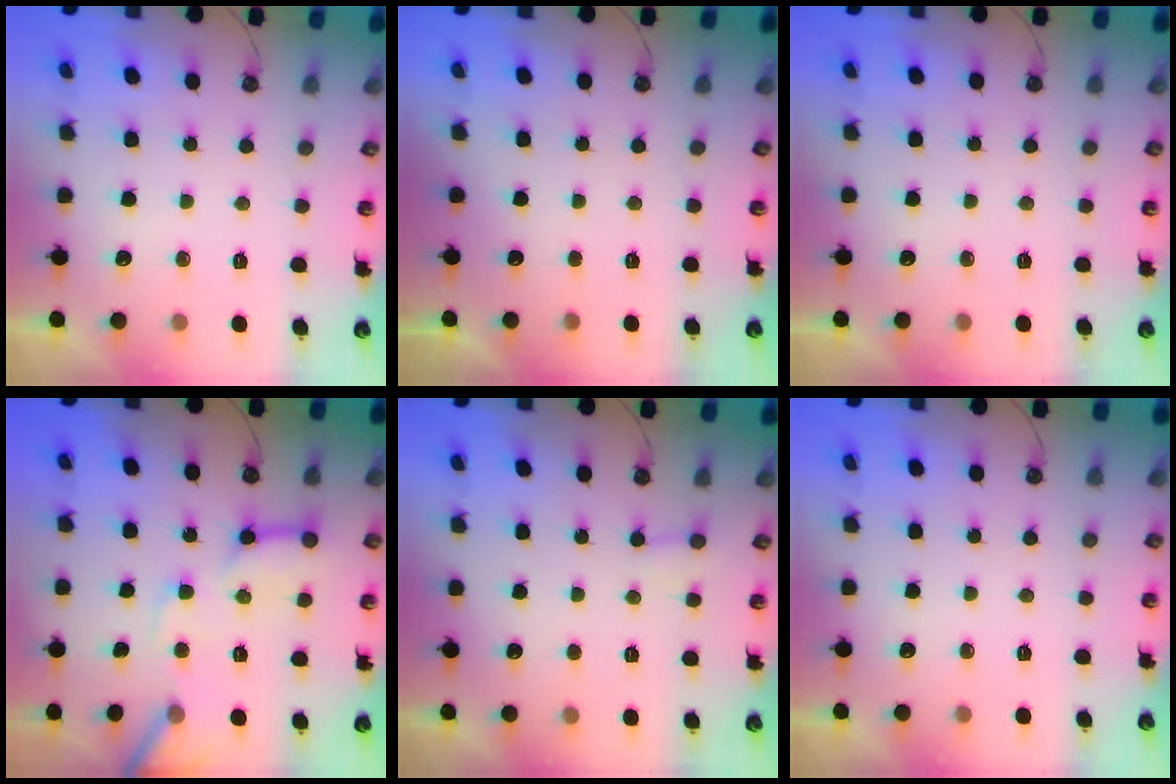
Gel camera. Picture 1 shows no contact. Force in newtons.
{"total": 0.0}
{"total": 0.0}
{"total": 13.4, "press": 13.3, "slide": 1.5}
{"total": 4.7, "press": 4.6, "slide": 0.6}
{"total": 0.0}